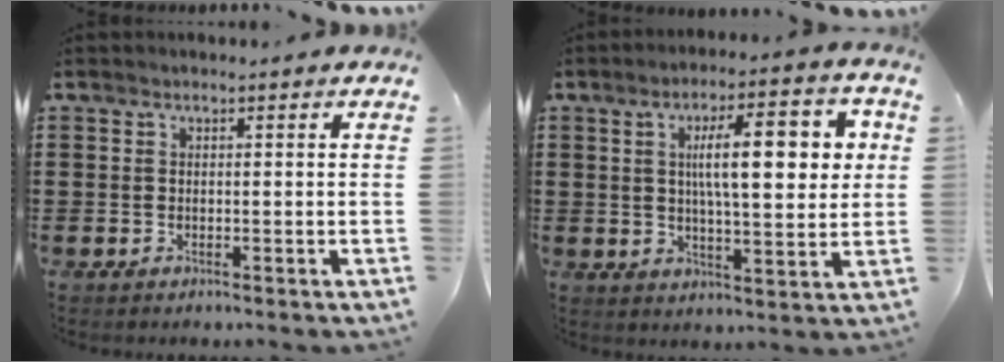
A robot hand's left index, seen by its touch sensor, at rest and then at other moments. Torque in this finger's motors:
{"motor_torque": [2.14, 0.00, 1.05, 0.21]}